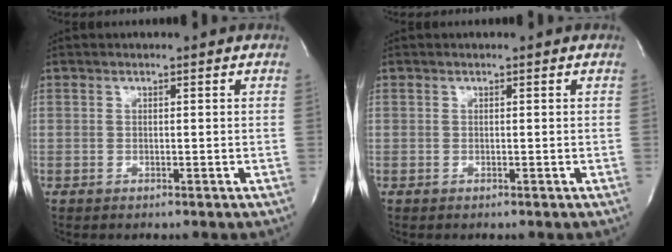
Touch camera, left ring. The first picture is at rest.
{"total": 0.0}